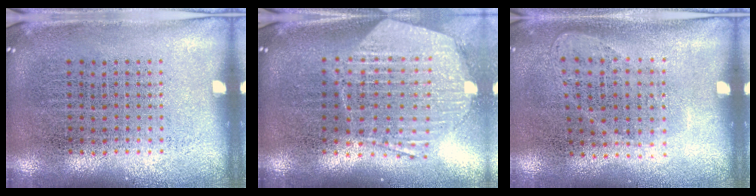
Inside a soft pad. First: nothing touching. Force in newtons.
{"total": 1.9, "press": 1.8, "slide": 0.8}
{"total": 1.0, "press": 0.9, "slide": 0.5}